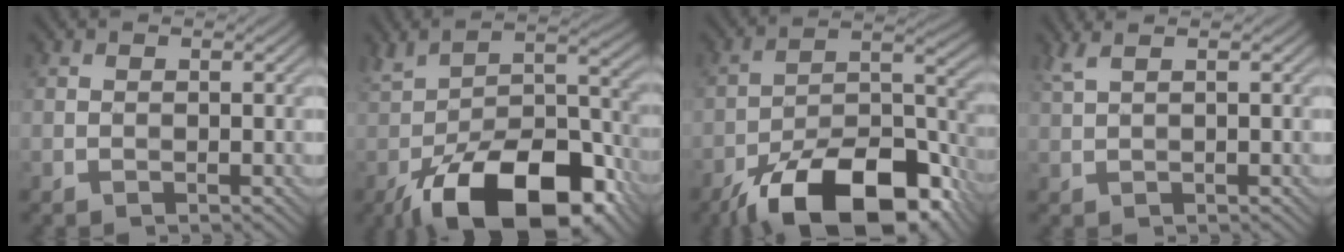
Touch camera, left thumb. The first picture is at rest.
{"total": 16.9, "force": [-9.3, 7.5, 12.0], "torque": [-0.199, -0.021, -0.160]}
{"total": 17.6, "force": [-12.3, 6.7, 10.6], "torque": [-0.183, -0.010, -0.199]}
{"total": 2.1, "force": [1.2, 0.5, 1.7], "torque": [-0.036, 0.009, 0.024]}